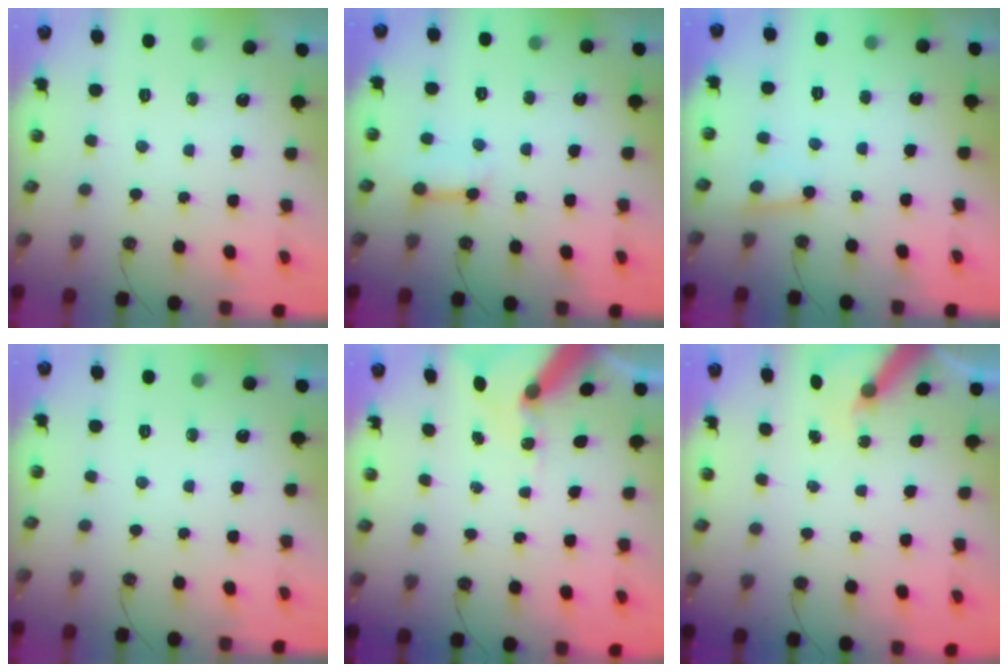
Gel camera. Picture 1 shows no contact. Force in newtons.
{"total": 6.8, "press": 6.8, "slide": 0.8}
{"total": 3.2, "press": 3.1, "slide": 0.8}
{"total": 0.0}
{"total": 10.3, "press": 10.2, "slide": 1.4}
{"total": 5.3, "press": 5.3, "slide": 0.7}